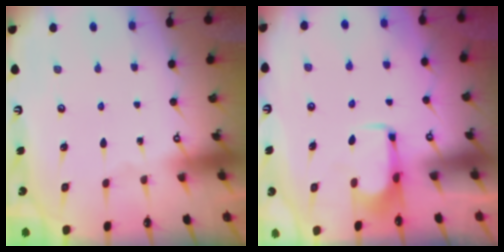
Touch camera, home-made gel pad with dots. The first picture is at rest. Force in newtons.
{"total": 2.0, "press": 2.0, "slide": 0.3}